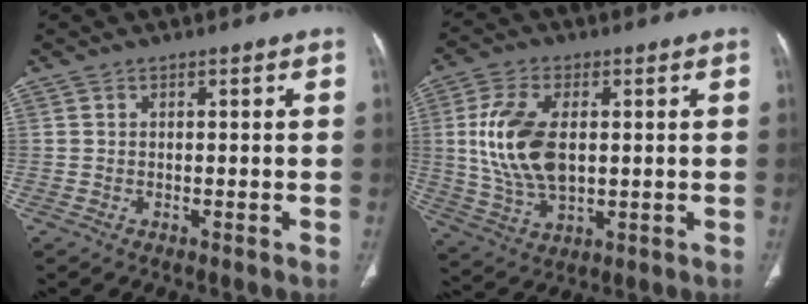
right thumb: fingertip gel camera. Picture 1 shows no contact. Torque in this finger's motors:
{"motor_torque": [0.54, 1.32, 0.35, -0.12, 0.17]}